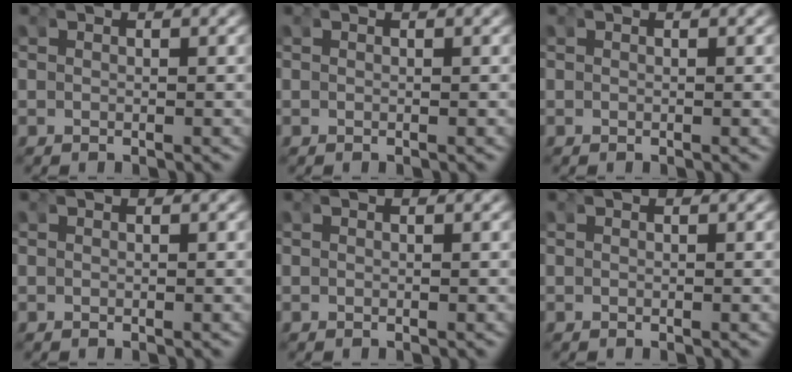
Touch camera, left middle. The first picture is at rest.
{"total": 0.0}
{"total": 0.0}
{"total": 0.0}
{"total": 0.0}
{"total": 0.0}